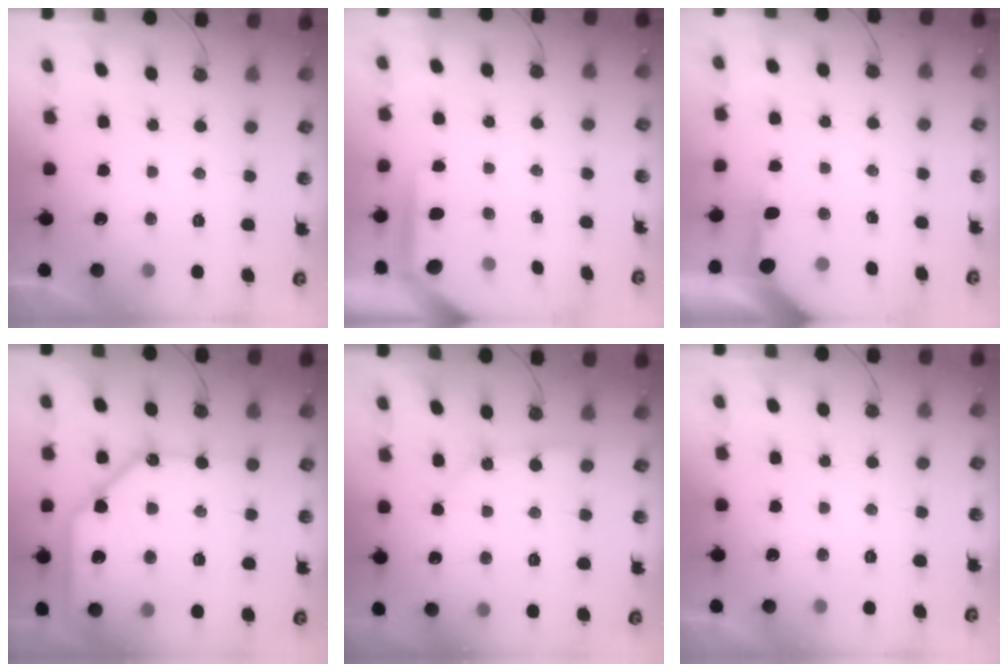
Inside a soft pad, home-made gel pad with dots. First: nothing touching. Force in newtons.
{"total": 5.6, "press": 5.6, "slide": 0.3}
{"total": 3.3, "press": 3.3, "slide": 0.4}
{"total": 17.9, "press": 17.8, "slide": 2.1}
{"total": 2.5, "press": 2.5, "slide": 0.3}
{"total": 0.0}